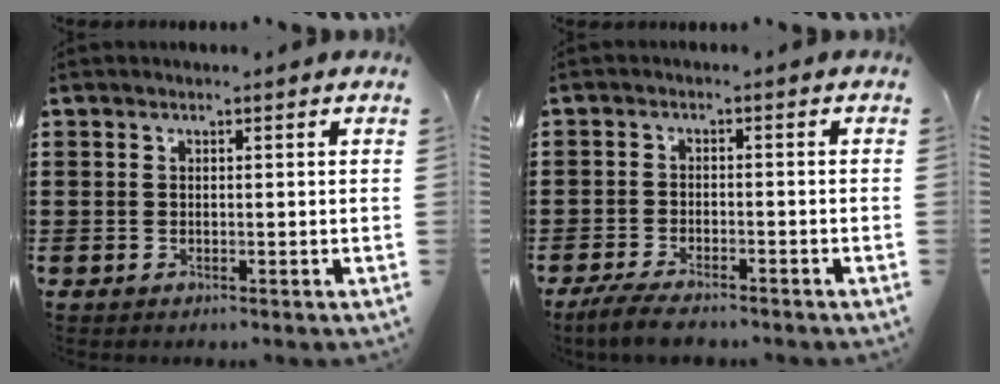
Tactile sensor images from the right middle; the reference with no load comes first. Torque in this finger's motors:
{"motor_torque": [1.33, -0.62, 0.13, 0.09]}